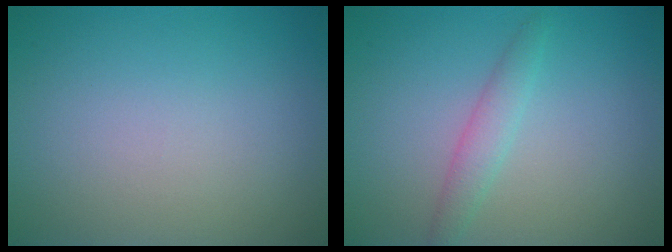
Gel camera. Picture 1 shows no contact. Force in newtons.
{"total": 1.9, "press": 1.9, "slide": 0.1}